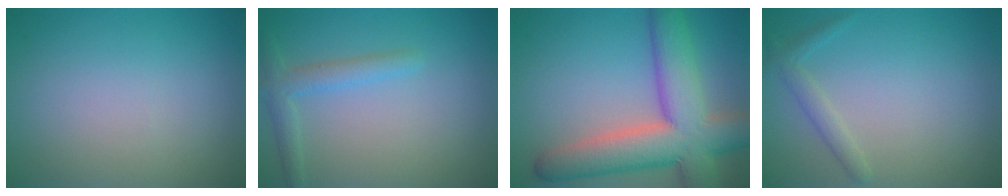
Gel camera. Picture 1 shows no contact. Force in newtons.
{"total": 2.3, "press": 2.3, "slide": 0.1}
{"total": 10.8, "press": 10.8, "slide": 0.7}
{"total": 1.5, "press": 1.5, "slide": 0.1}